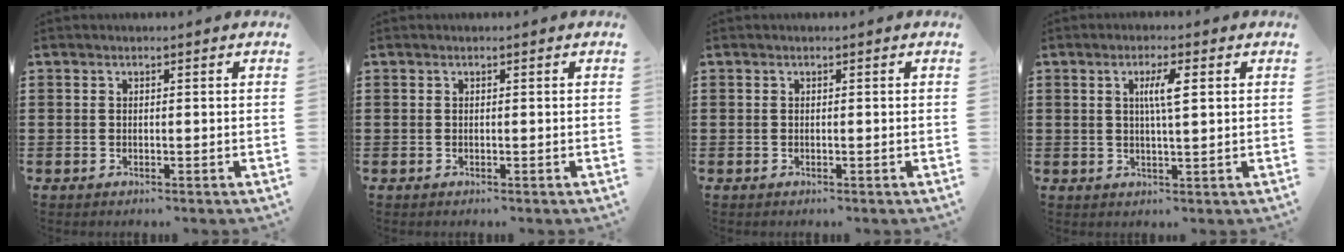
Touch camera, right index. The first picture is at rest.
{"total": 0.0}
{"total": 0.0}
{"total": 4.0, "force": [1.0, 0.5, 3.9], "torque": [-0.078, 0.006, 0.012]}